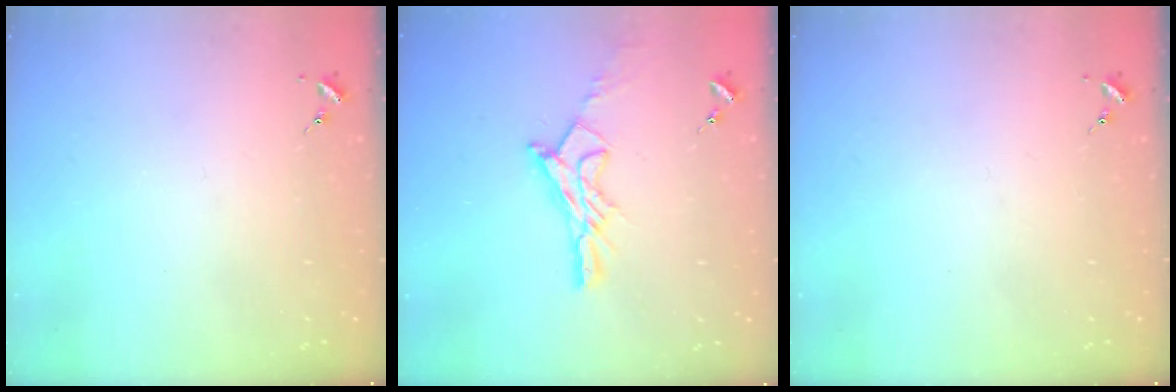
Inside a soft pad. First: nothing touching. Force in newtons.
{"total": 12.1, "press": 12.1, "slide": 0.7}
{"total": 0.0}